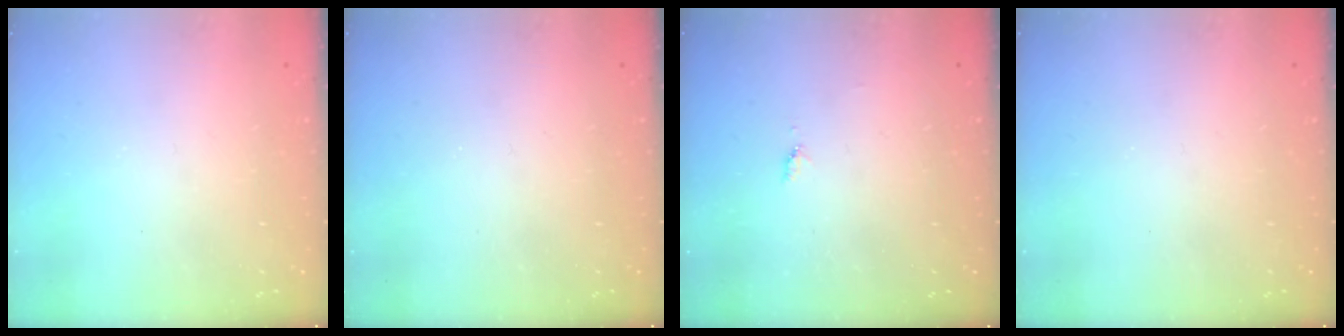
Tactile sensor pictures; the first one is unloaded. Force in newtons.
{"total": 0.0}
{"total": 3.7, "press": 3.7, "slide": 0.5}
{"total": 0.0}